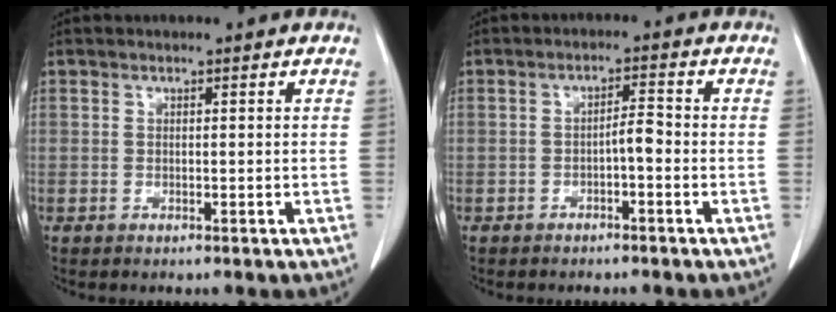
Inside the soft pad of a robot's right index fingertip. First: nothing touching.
{"total": 2.6, "force": [-1.0, 0.5, 2.3], "torque": [-0.035, 0.006, -0.017]}